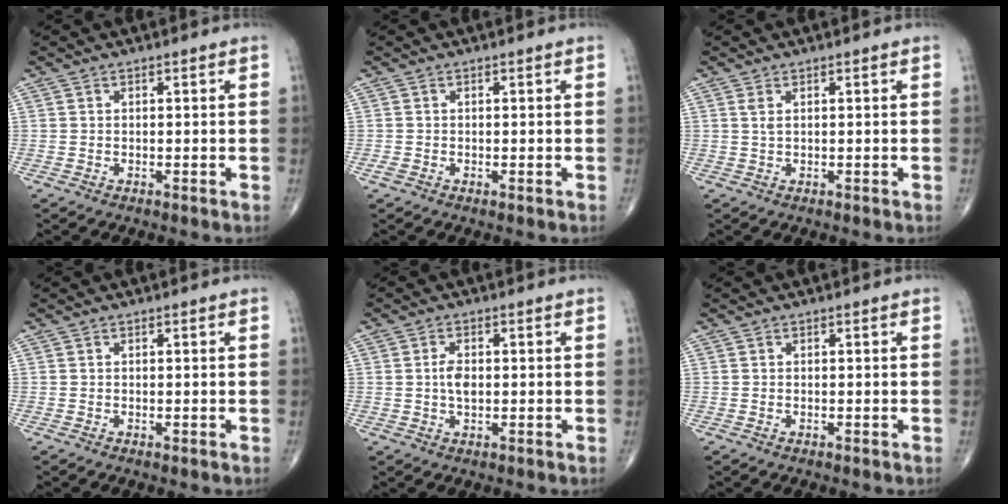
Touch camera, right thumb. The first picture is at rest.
{"total": 0.9, "force": [-0.4, 0.5, 0.7], "torque": [-0.021, -0.001, -0.007]}
{"total": 1.1, "force": [0.5, 0.3, 1.0], "torque": [-0.025, 0.003, 0.013]}
{"total": 0.0}
{"total": 3.2, "force": [0.2, 1.8, 2.7], "torque": [-0.050, 0.000, 0.003]}
{"total": 0.0}